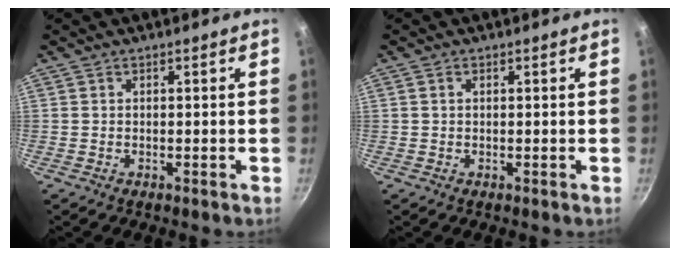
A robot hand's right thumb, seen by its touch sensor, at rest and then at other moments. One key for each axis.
{"total": 0.7, "fx": 0.2, "fy": 0.4, "fz": 0.5, "tx": -0.009, "ty": 0.003, "tz": 0.003}